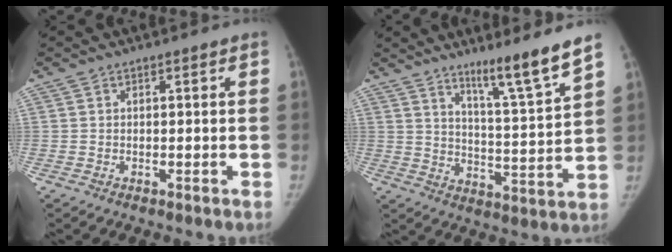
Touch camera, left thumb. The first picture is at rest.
{"total": 11.0, "force": [8.3, -0.6, 7.2], "torque": [-0.109, -0.070, 0.136]}